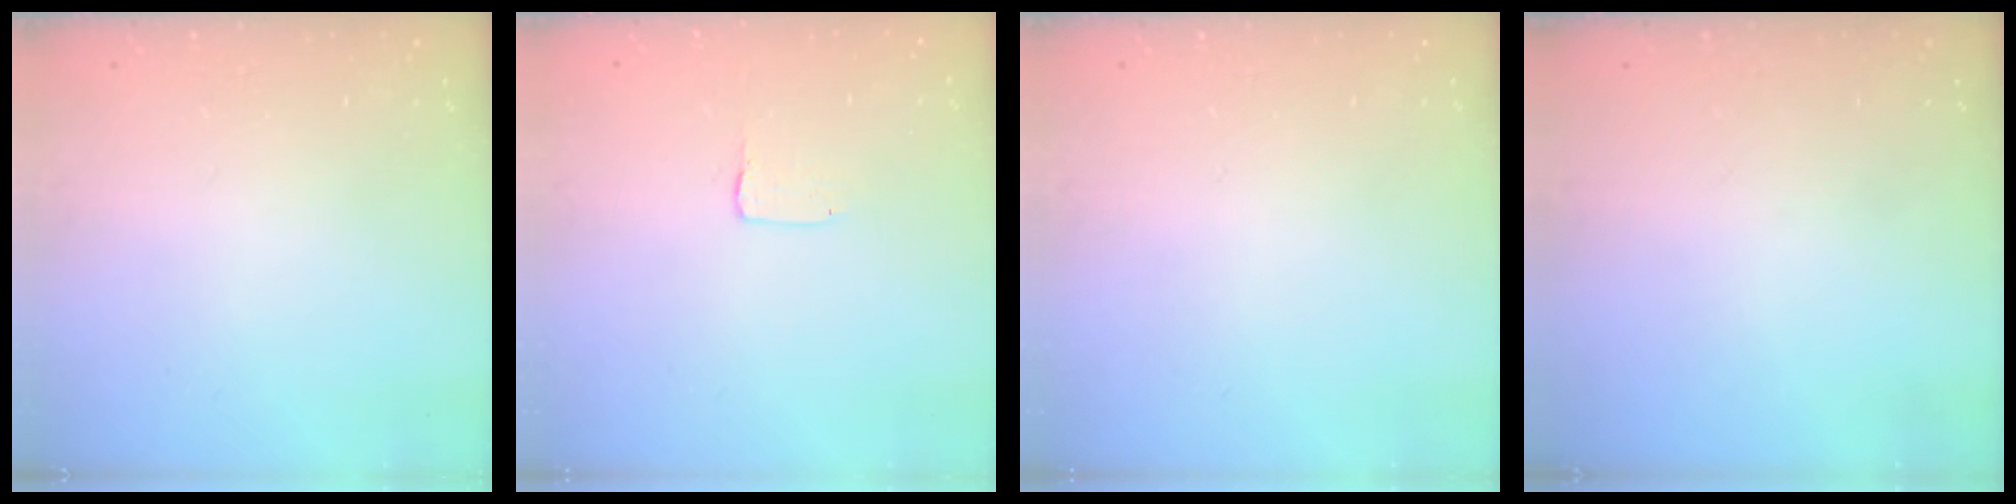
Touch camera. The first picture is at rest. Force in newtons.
{"total": 1.0, "press": 1.0, "slide": 0.1}
{"total": 0.0}
{"total": 0.0}